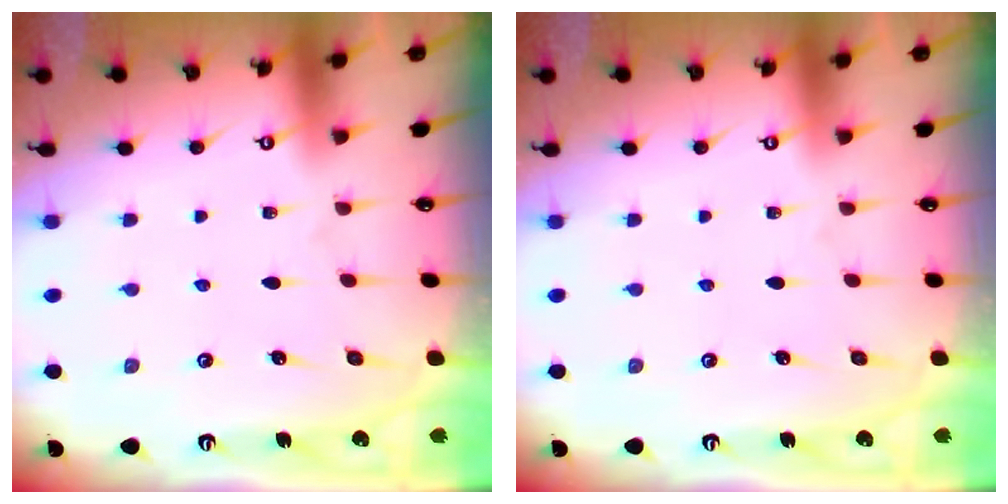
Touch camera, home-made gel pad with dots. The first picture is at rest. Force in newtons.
{"total": 0.0}